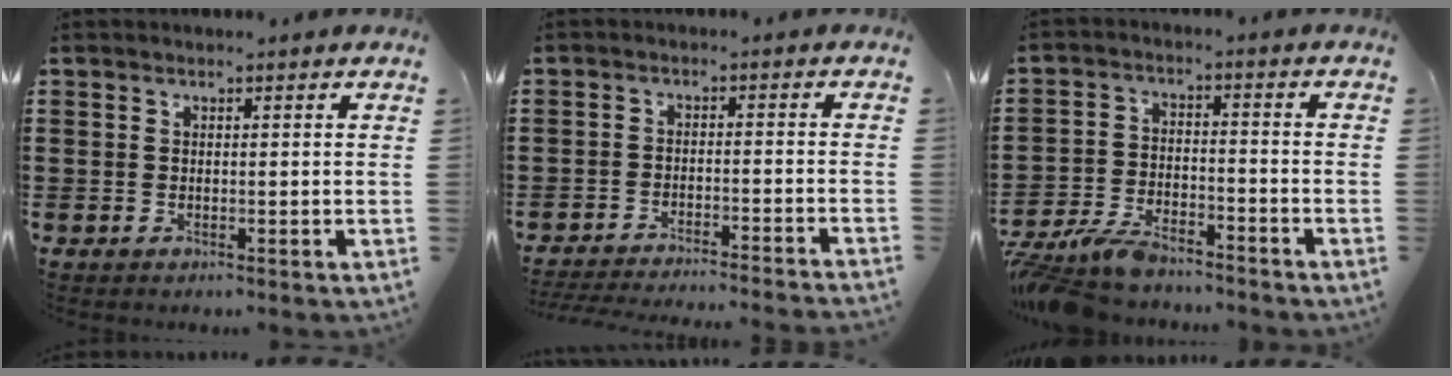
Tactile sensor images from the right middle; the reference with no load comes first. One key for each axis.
{"total": 3.5, "fx": -3.4, "fy": -0.5, "fz": 0.6, "tx": -0.011, "ty": -0.004, "tz": -0.071}
{"total": 6.6, "fx": -6.1, "fy": 1.4, "fz": 2.1, "tx": -0.057, "ty": 0.003, "tz": -0.121}